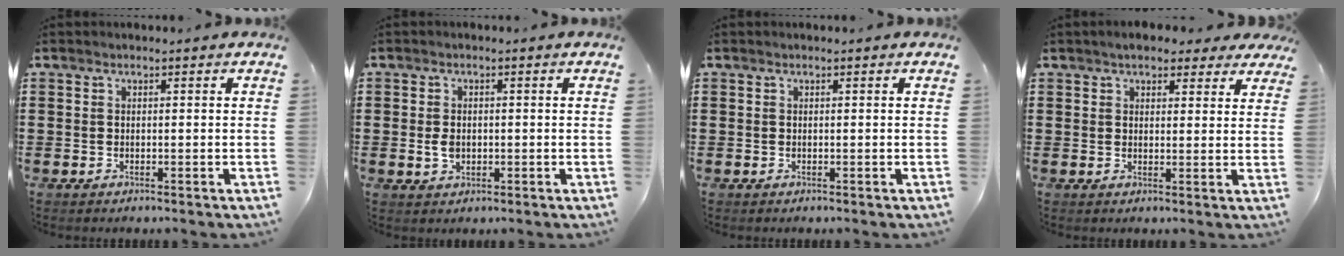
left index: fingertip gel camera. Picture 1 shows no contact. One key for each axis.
{"total": 2.4, "fx": -0.2, "fy": 1.6, "fz": 1.8, "tx": -0.043, "ty": 0.002, "tz": -0.005}
{"total": 0.0}
{"total": 4.1, "fx": 3.5, "fy": 1.5, "fz": 1.5, "tx": -0.033, "ty": 0.000, "tz": 0.063}